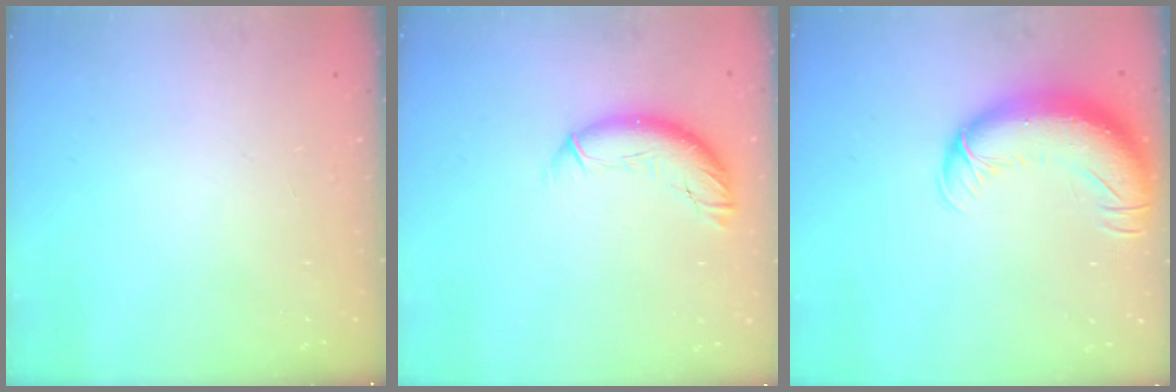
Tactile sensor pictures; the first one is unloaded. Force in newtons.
{"total": 9.9, "press": 9.9, "slide": 1.0}
{"total": 14.5, "press": 14.1, "slide": 3.5}